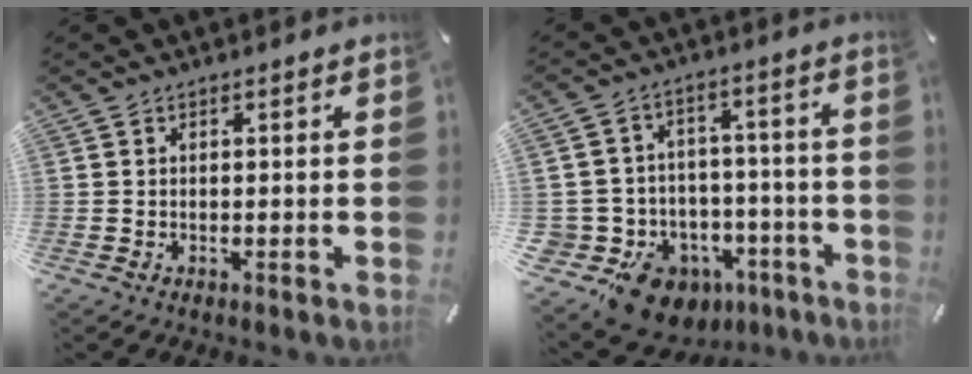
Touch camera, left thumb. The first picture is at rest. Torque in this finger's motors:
{"motor_torque": [1.00, 4.01, 0.30, 0.17, 0.16]}